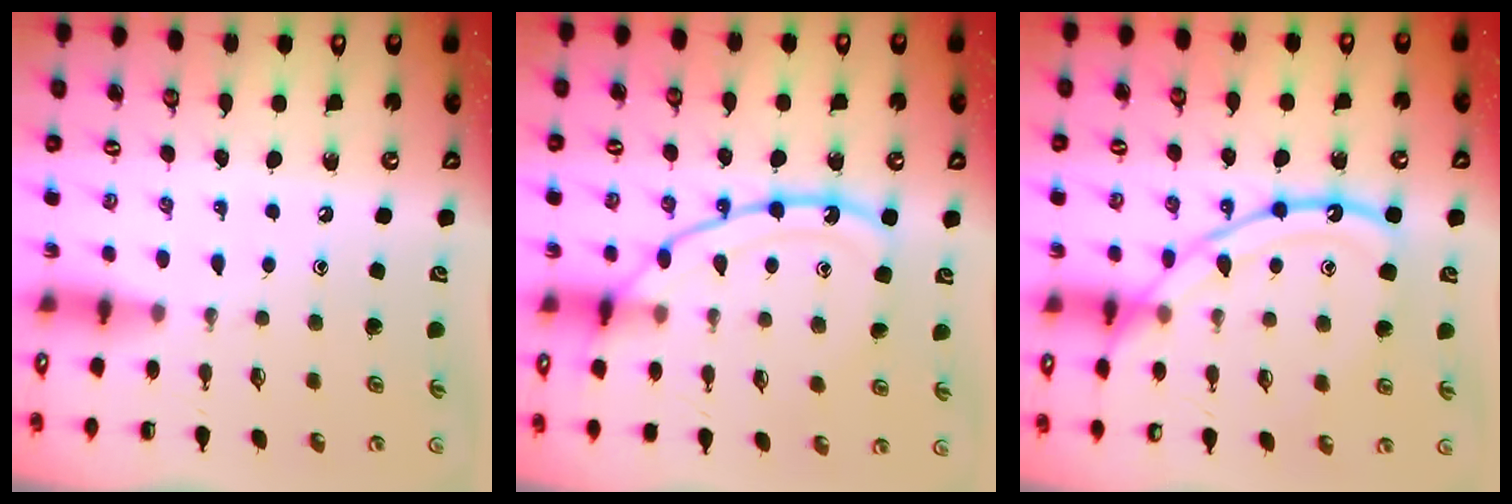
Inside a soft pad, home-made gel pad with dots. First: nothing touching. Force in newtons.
{"total": 14.9, "press": 14.8, "slide": 1.2}
{"total": 16.3, "press": 16.3, "slide": 1.5}